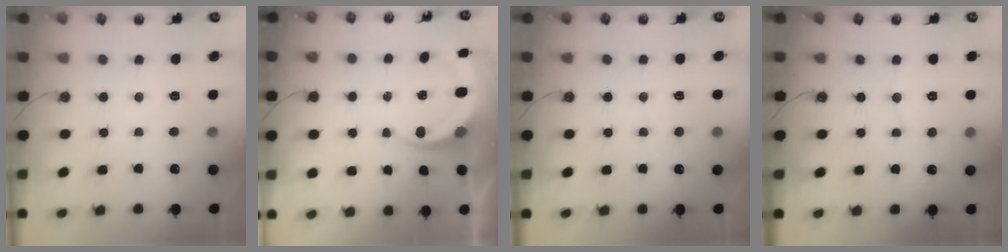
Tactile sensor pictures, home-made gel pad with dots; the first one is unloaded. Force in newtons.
{"total": 6.2, "press": 6.1, "slide": 0.9}
{"total": 3.8, "press": 3.8, "slide": 0.4}
{"total": 4.4, "press": 4.2, "slide": 1.5}